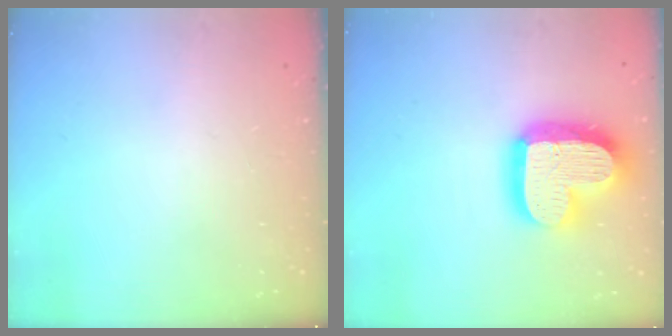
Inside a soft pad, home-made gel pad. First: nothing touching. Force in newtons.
{"total": 22.4, "press": 22.4, "slide": 1.9}